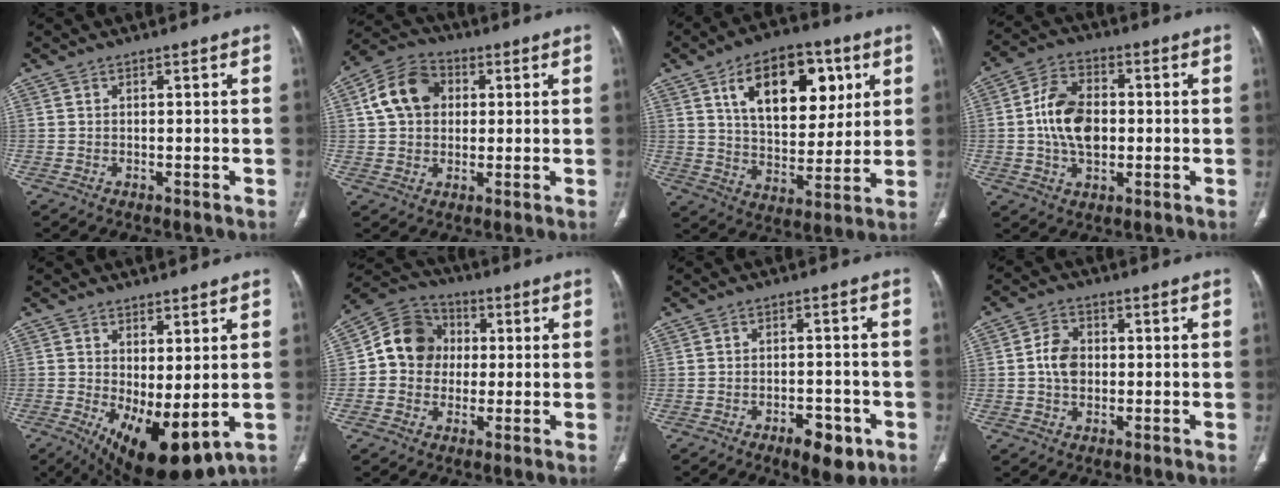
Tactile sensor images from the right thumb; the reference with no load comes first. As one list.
[{"total": 10.8, "force": [2.3, 8.4, 6.4], "torque": [-0.103, 0.016, 0.030]}, {"total": 19.8, "force": [7.4, 11.4, 14.3], "torque": [-0.171, -0.019, 0.122]}, {"total": 11.7, "force": [-0.1, 7.7, 8.8], "torque": [-0.145, 0.014, -0.007]}, {"total": 12.8, "force": [-1.9, 5.3, 11.5], "torque": [-0.173, -0.021, -0.007]}, {"total": 11.2, "force": [0.8, 10.0, 5.0], "torque": [-0.056, 0.023, -0.001]}, {"total": 7.1, "force": [-3.7, 3.3, 5.0], "torque": [-0.057, 0.016, -0.049]}, {"total": 5.9, "force": [0.0, 4.4, 3.8], "torque": [-0.058, 0.008, -0.006]}]